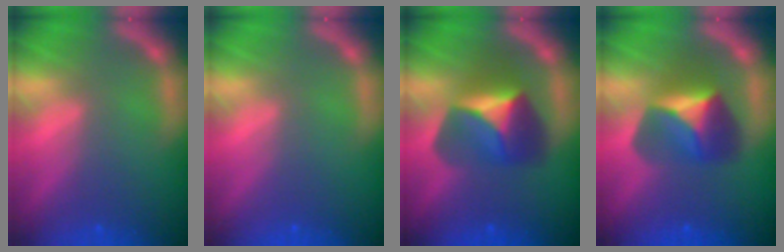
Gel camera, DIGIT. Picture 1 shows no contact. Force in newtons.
{"total": 0.0}
{"total": 5.9}
{"total": 5.4}